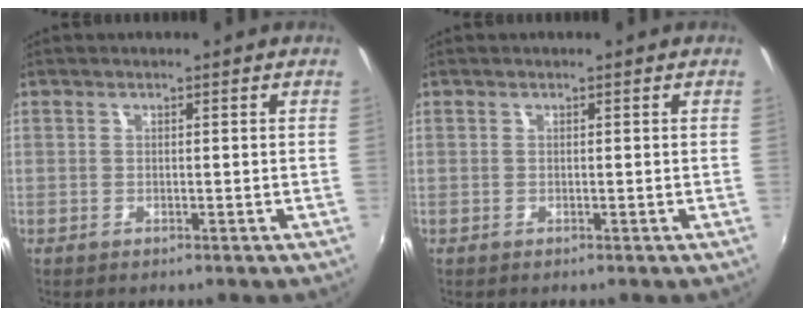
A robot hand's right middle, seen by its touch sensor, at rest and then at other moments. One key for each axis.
{"total": 0.0}